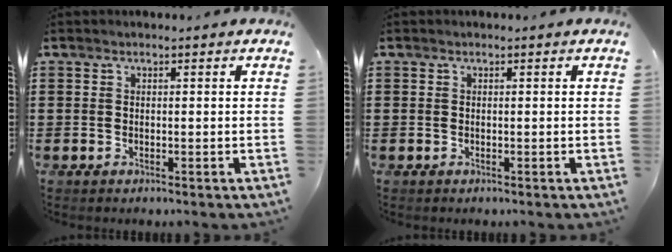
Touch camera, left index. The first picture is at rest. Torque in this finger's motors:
{"motor_torque": [0.00, 0.00, 0.00, 0.00]}